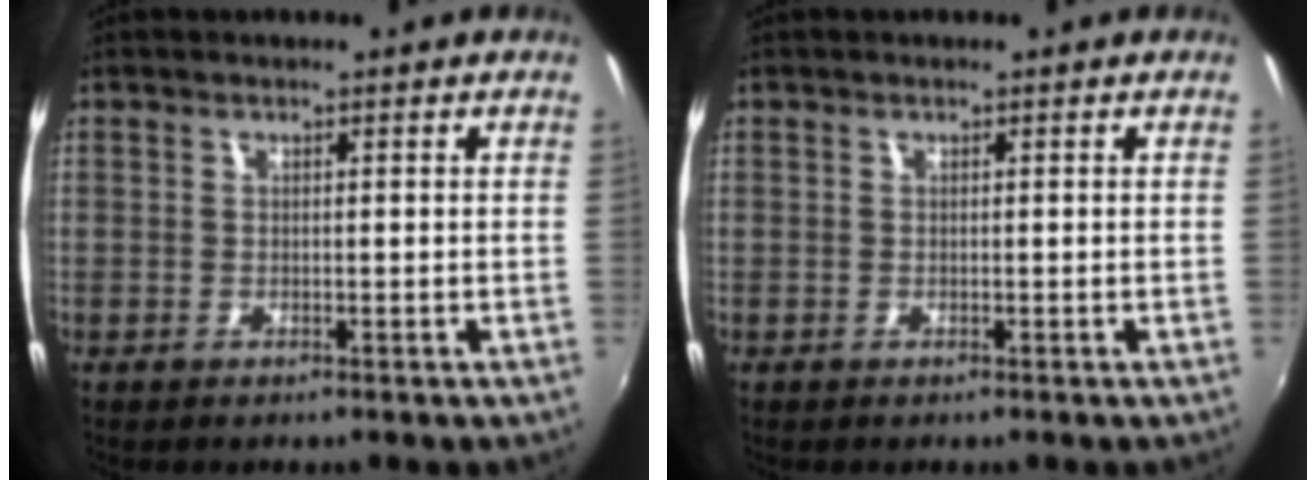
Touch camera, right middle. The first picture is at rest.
{"total": 0.0}